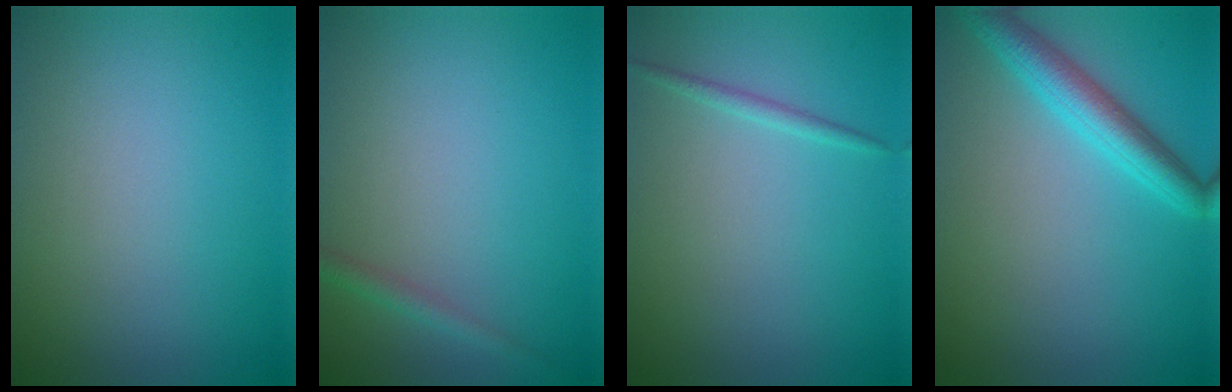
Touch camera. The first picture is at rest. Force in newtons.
{"total": 1.3, "press": 1.3, "slide": 0.0}
{"total": 0.9, "press": 0.9, "slide": 0.0}
{"total": 3.8, "press": 3.8, "slide": 0.1}